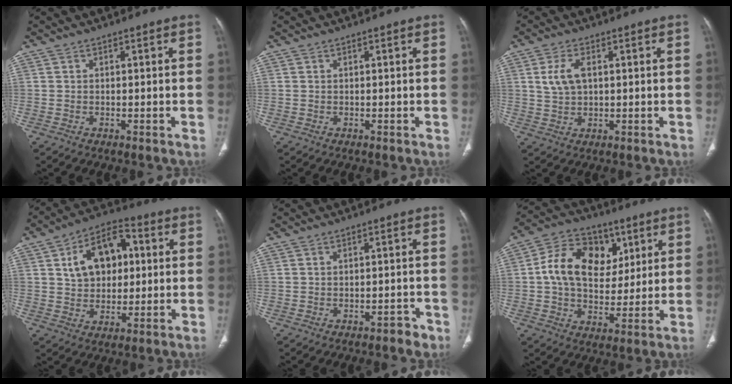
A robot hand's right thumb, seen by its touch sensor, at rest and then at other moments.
{"total": 0.0}
{"total": 5.2, "force": [1.3, 3.0, 4.1], "torque": [-0.086, 0.002, 0.027]}
{"total": 13.4, "force": [2.8, 8.9, 9.6], "torque": [-0.124, 0.014, 0.040]}
{"total": 2.3, "force": [-1.7, 1.1, 1.0], "torque": [-0.009, 0.014, -0.020]}
{"total": 15.9, "force": [4.0, 11.6, 10.0], "torque": [-0.144, 0.005, 0.063]}